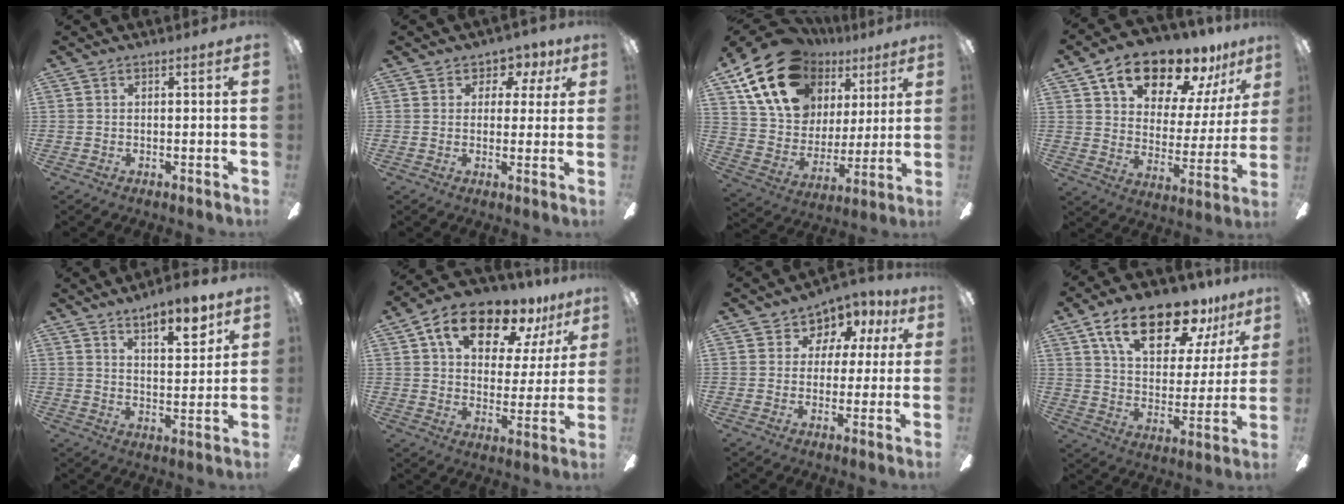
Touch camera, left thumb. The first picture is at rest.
{"total": 4.6, "force": [2.2, 3.7, 1.4], "torque": [-0.010, -0.008, 0.036]}
{"total": 21.8, "force": [13.2, 14.2, 10.0], "torque": [-0.188, -0.054, 0.252]}
{"total": 18.2, "force": [14.0, 7.7, 8.6], "torque": [-0.144, -0.089, 0.241]}
{"total": 9.2, "force": [6.8, 2.9, 5.5], "torque": [-0.067, -0.036, 0.110]}
{"total": 16.6, "force": [11.0, 8.3, 9.4], "torque": [-0.158, -0.054, 0.189]}
{"total": 6.2, "force": [3.3, 5.1, 1.4], "torque": [-0.024, -0.024, 0.059]}
{"total": 20.7, "force": [13.5, 9.3, 12.7], "torque": [-0.200, -0.068, 0.229]}